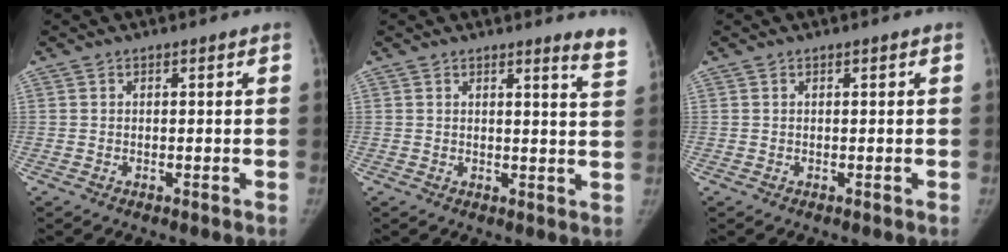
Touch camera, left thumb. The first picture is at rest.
{"total": 5.3, "force": [4.7, -0.4, 2.4], "torque": [-0.027, -0.046, 0.035]}
{"total": 0.0}